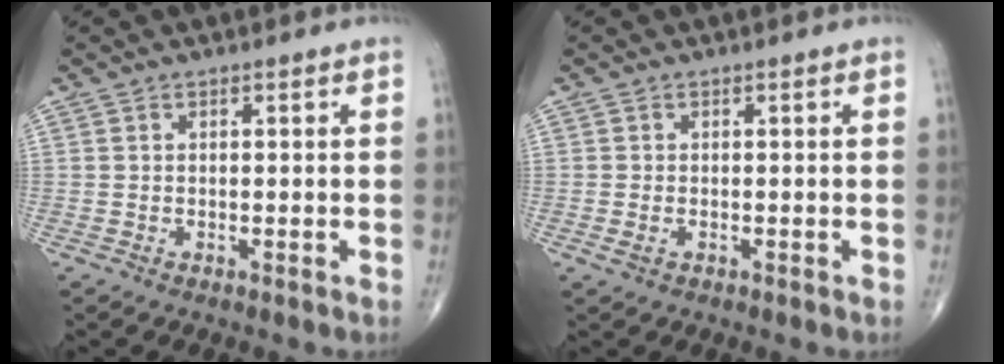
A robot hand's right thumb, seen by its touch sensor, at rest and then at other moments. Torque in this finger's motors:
{"motor_torque": [-0.24, 0.04, 0.27, 0.22, 0.04]}